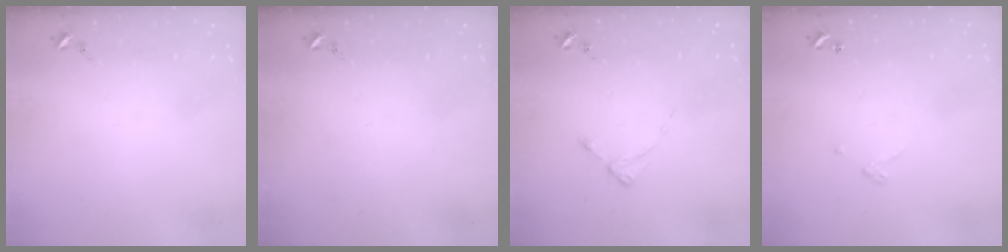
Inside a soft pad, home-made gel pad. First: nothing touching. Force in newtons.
{"total": 0.0}
{"total": 2.1, "press": 2.0, "slide": 0.4}
{"total": 3.4, "press": 3.4, "slide": 0.1}